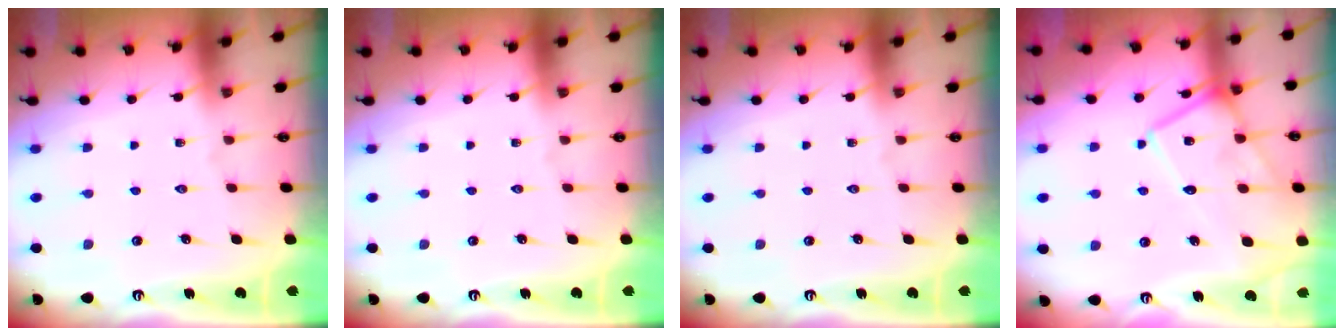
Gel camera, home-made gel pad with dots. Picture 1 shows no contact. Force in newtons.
{"total": 0.0}
{"total": 0.0}
{"total": 16.1, "press": 16.1, "slide": 1.4}